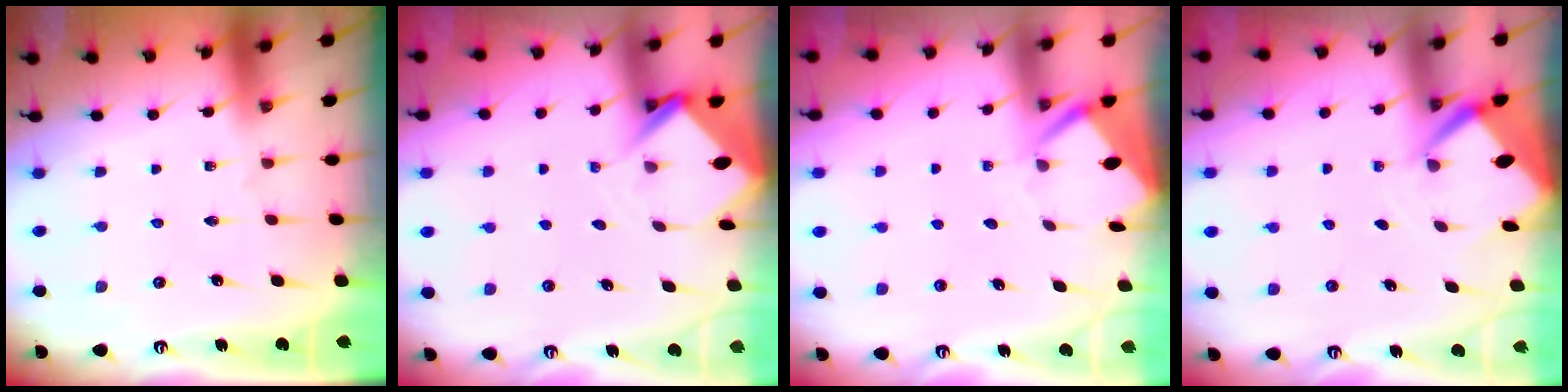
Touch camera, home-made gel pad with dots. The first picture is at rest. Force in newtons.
{"total": 3.6, "press": 3.6, "slide": 0.3}
{"total": 3.8, "press": 3.8, "slide": 0.3}
{"total": 3.2, "press": 3.2, "slide": 0.2}